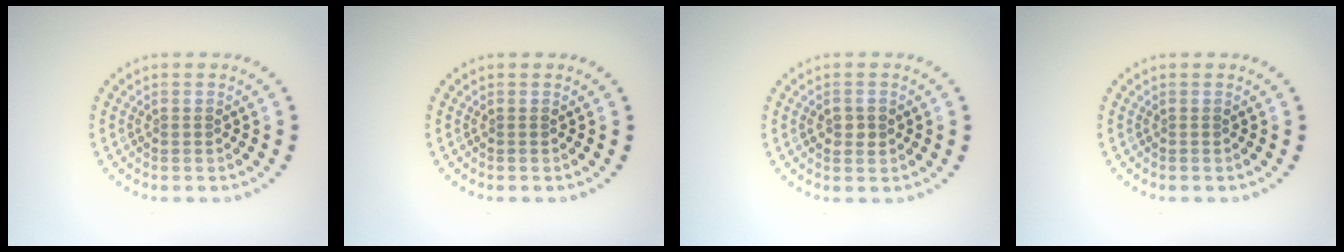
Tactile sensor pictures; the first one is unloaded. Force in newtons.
{"total": 0.0}
{"total": 1.6, "press": 1.6, "slide": 0.2}
{"total": 0.0}